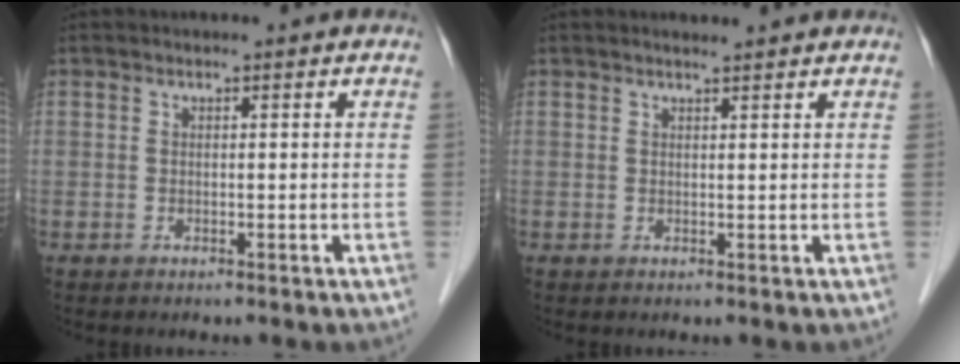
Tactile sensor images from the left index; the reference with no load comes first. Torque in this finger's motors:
{"motor_torque": [-0.01, -0.09, 0.01, 0.01]}